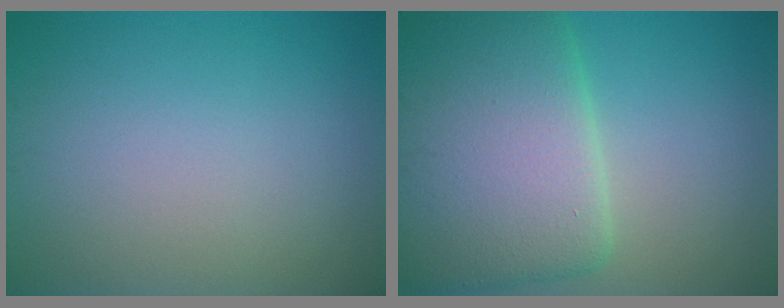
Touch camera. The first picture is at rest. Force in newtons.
{"total": 12.4, "press": 12.3, "slide": 0.6}